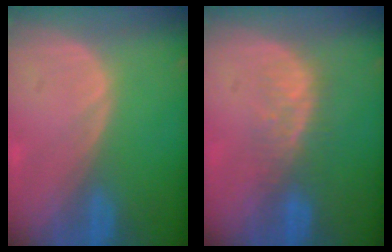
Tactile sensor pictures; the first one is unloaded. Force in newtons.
{"total": 4.5, "press": 4.2, "slide": 1.7}